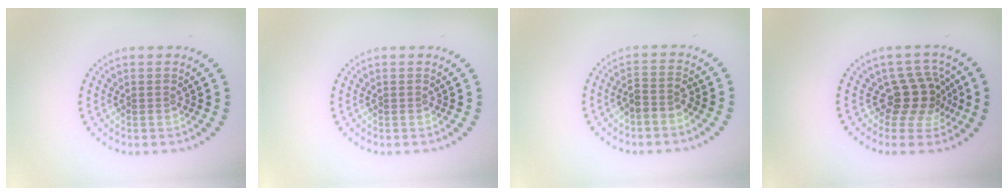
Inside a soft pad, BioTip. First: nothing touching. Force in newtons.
{"total": 0.0}
{"total": 1.9, "press": 1.5, "slide": 1.0}
{"total": 3.7, "press": 2.8, "slide": 2.4}